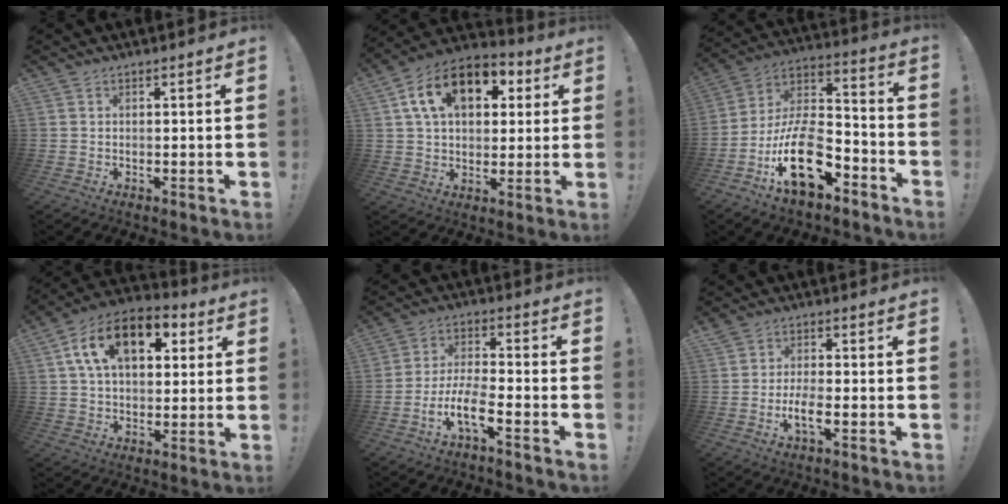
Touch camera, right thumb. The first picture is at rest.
{"total": 16.1, "force": [6.0, 10.6, 10.5], "torque": [-0.172, -0.006, 0.110]}
{"total": 20.6, "force": [-9.2, 10.4, 15.2], "torque": [-0.278, 0.050, -0.150]}
{"total": 16.6, "force": [6.2, 10.1, 11.6], "torque": [-0.196, -0.002, 0.110]}
{"total": 9.8, "force": [-5.2, 2.9, 7.8], "torque": [-0.151, 0.012, -0.095]}
{"total": 5.0, "force": [-1.6, 1.3, 4.5], "torque": [-0.094, -0.007, -0.031]}